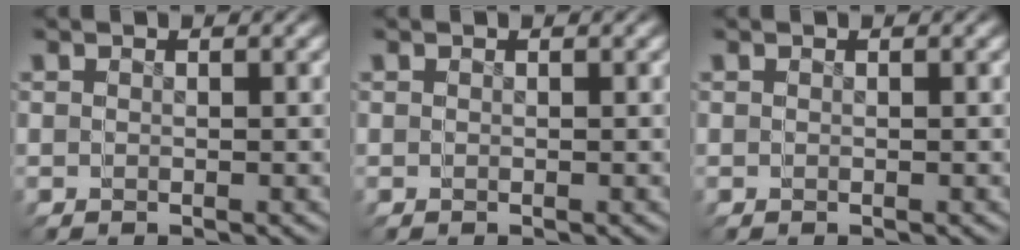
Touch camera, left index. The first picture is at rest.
{"total": 0.0}
{"total": 1.5, "force": [-0.4, -1.3, -0.5], "torque": [0.018, -0.015, 0.007]}